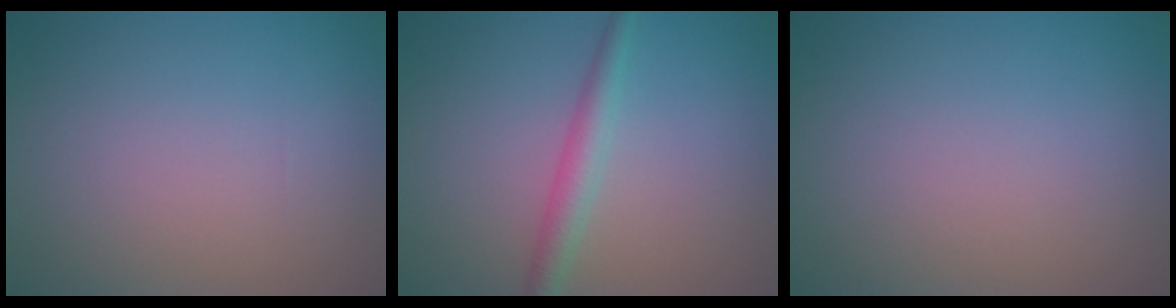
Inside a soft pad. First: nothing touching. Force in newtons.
{"total": 2.4, "press": 2.4, "slide": 0.0}
{"total": 0.0}